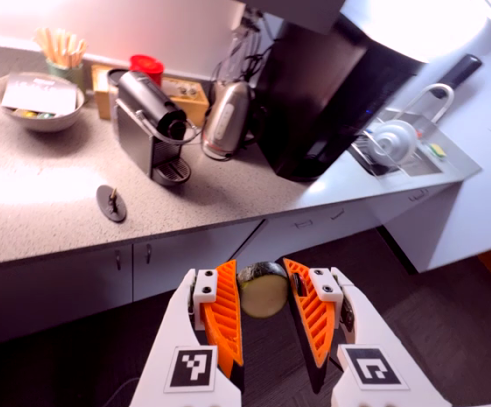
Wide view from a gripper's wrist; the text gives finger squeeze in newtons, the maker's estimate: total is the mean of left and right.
{"total": 11.0, "left": 11.0, "right": 10.9}